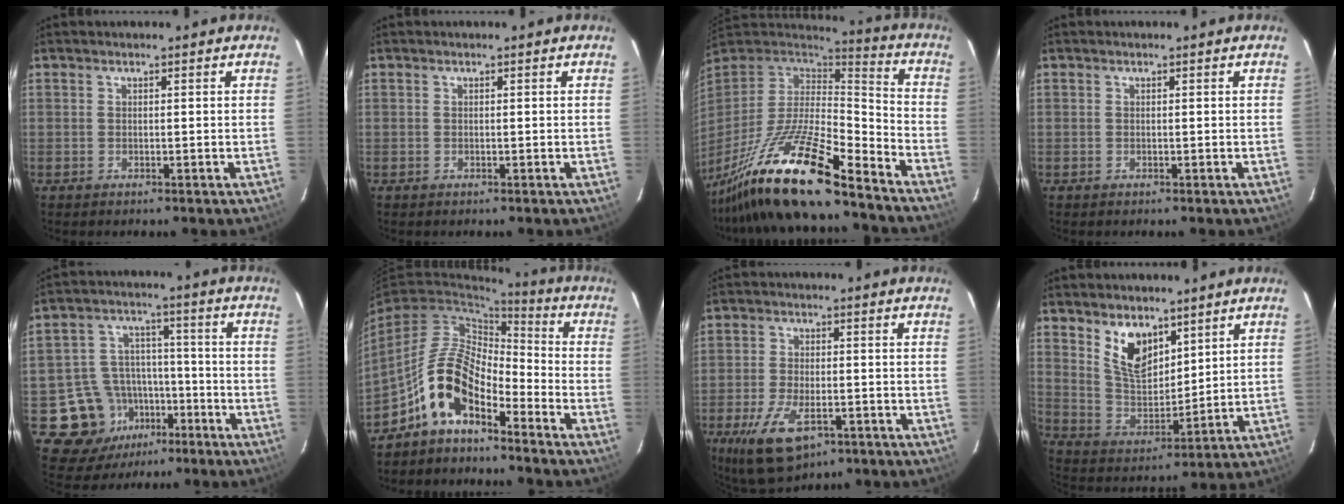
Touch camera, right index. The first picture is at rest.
{"total": 0.0}
{"total": 21.2, "force": [-15.5, 3.4, 14.1], "torque": [-0.273, -0.033, -0.283]}
{"total": 0.0}
{"total": 14.8, "force": [-8.7, 11.6, 3.0], "torque": [-0.073, 0.065, -0.139]}
{"total": 10.7, "force": [-6.6, 4.6, 6.9], "torque": [-0.144, 0.016, -0.131]}
{"total": 10.9, "force": [-5.5, 5.1, 8.0], "torque": [-0.175, -0.025, -0.093]}
{"total": 9.7, "force": [6.0, 5.1, 5.6], "torque": [-0.099, 0.002, 0.126]}